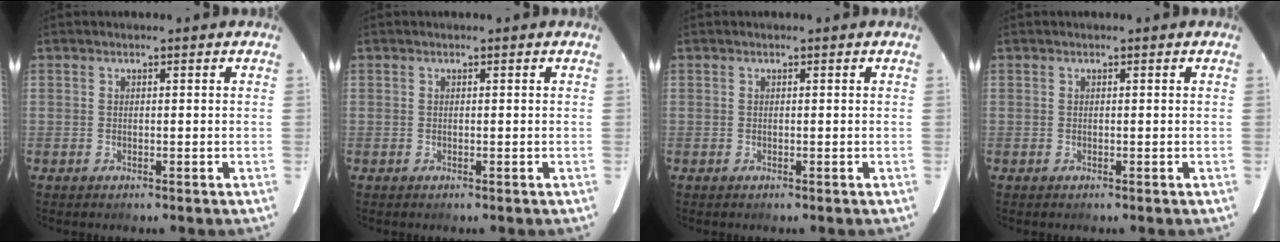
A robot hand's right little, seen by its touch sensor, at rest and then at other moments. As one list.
[{"total": 0.0}, {"total": 0.0}, {"total": 0.0}]